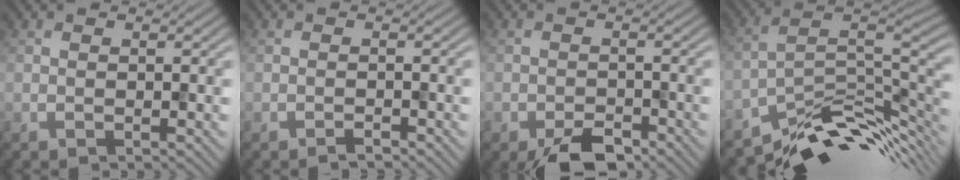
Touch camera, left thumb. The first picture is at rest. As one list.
[{"total": 0.9, "force": [-0.8, 0.2, 0.4], "torque": [-0.005, 0.000, -0.016]}, {"total": 4.6, "force": [-3.3, 2.0, 2.5], "torque": [-0.036, -0.004, -0.058]}, {"total": 11.9, "force": [-8.3, 4.4, 7.2], "torque": [-0.117, 0.002, -0.141]}]